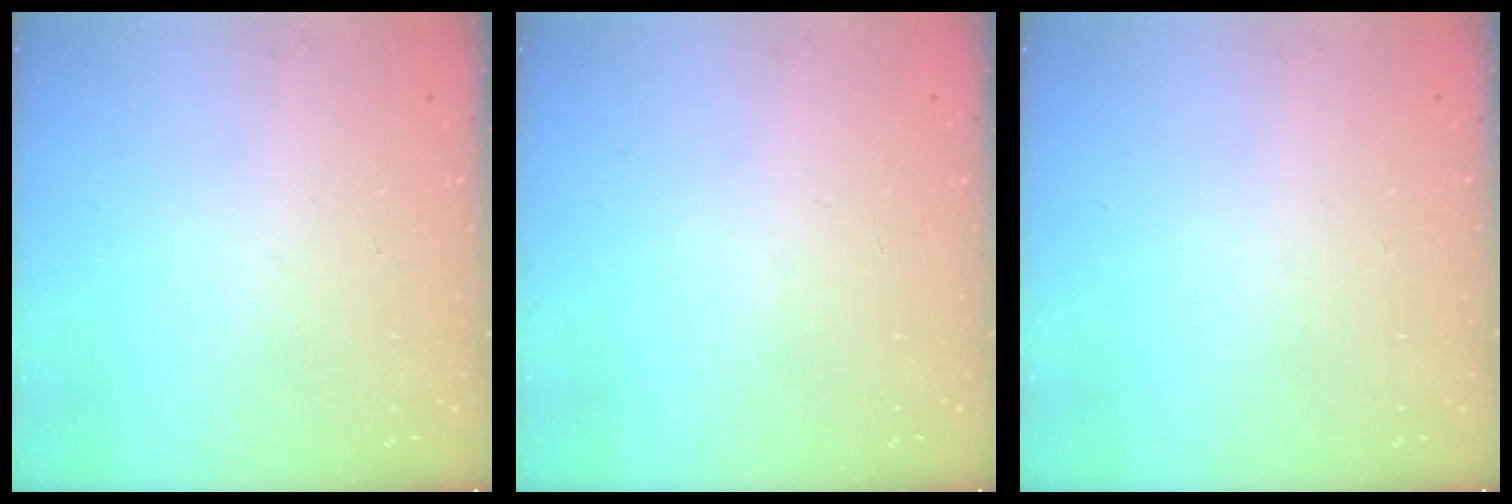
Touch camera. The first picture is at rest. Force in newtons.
{"total": 0.0}
{"total": 0.0}